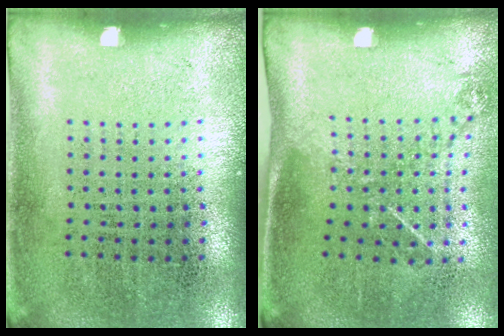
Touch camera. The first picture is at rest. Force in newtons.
{"total": 1.2, "press": 0.8, "slide": 0.8}